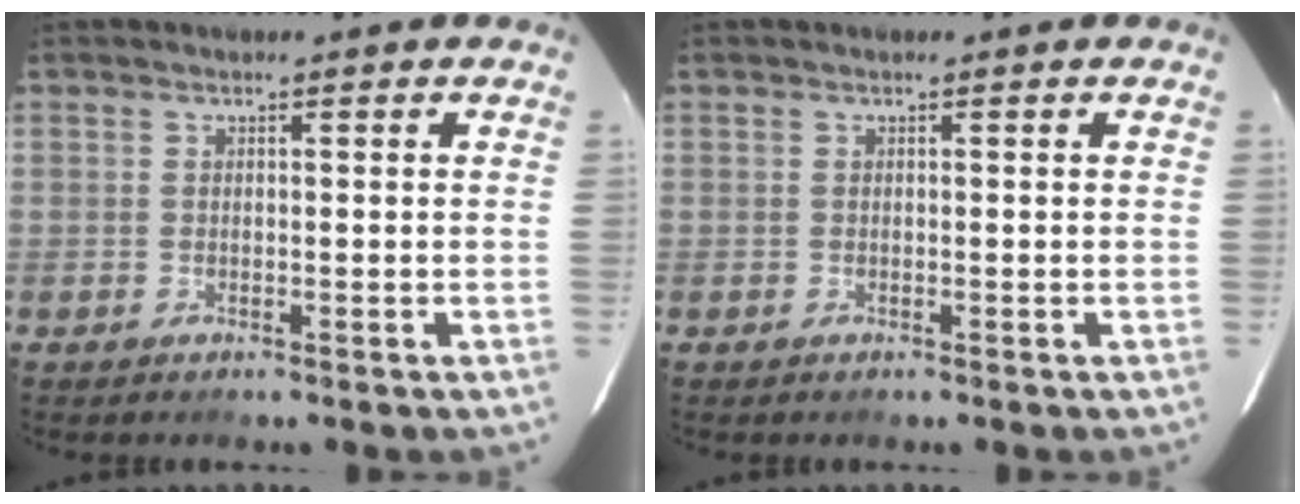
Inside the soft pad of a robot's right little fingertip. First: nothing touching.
{"total": 0.0}